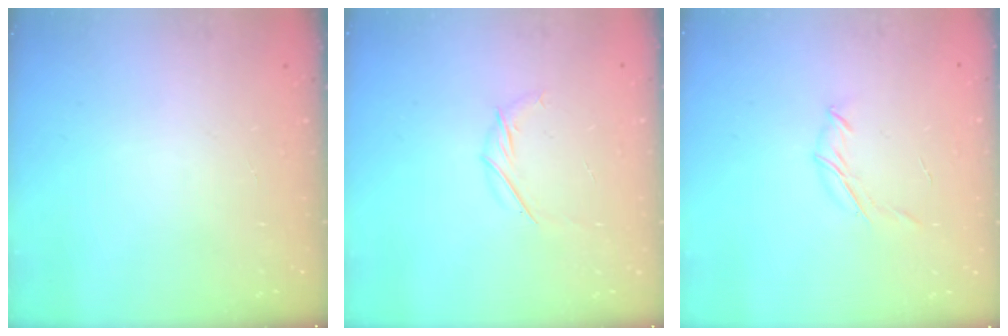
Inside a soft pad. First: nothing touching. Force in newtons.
{"total": 4.8, "press": 4.7, "slide": 1.1}
{"total": 4.7, "press": 4.6, "slide": 0.9}